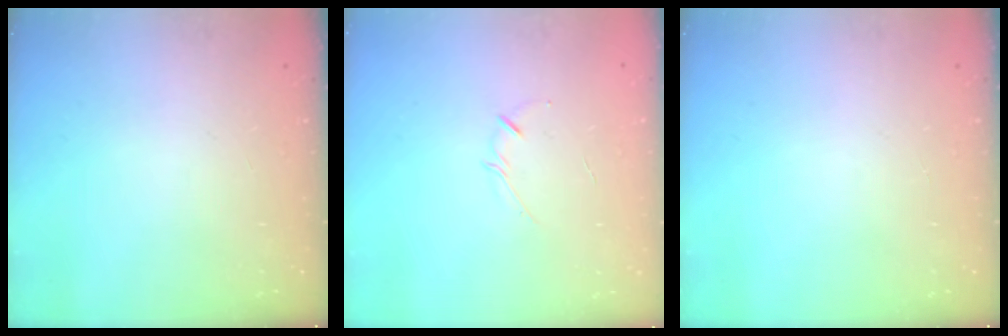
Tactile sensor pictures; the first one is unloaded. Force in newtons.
{"total": 2.9, "press": 2.8, "slide": 0.6}
{"total": 0.0}